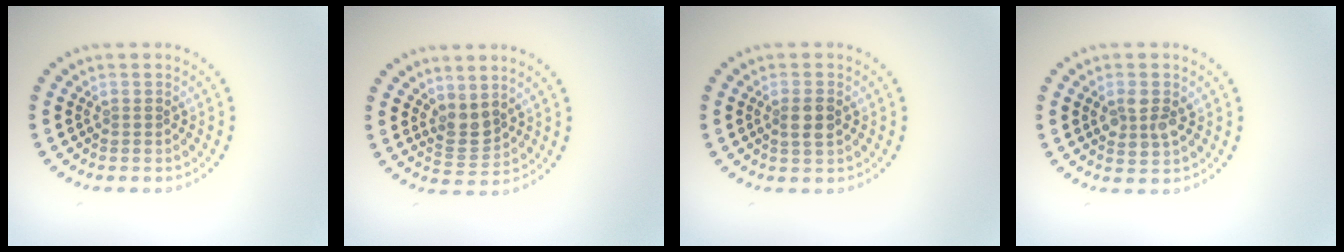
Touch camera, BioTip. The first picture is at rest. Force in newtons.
{"total": 2.2, "press": 1.8, "slide": 1.1}
{"total": 2.0, "press": 1.9, "slide": 0.5}
{"total": 2.5, "press": 2.5, "slide": 0.5}